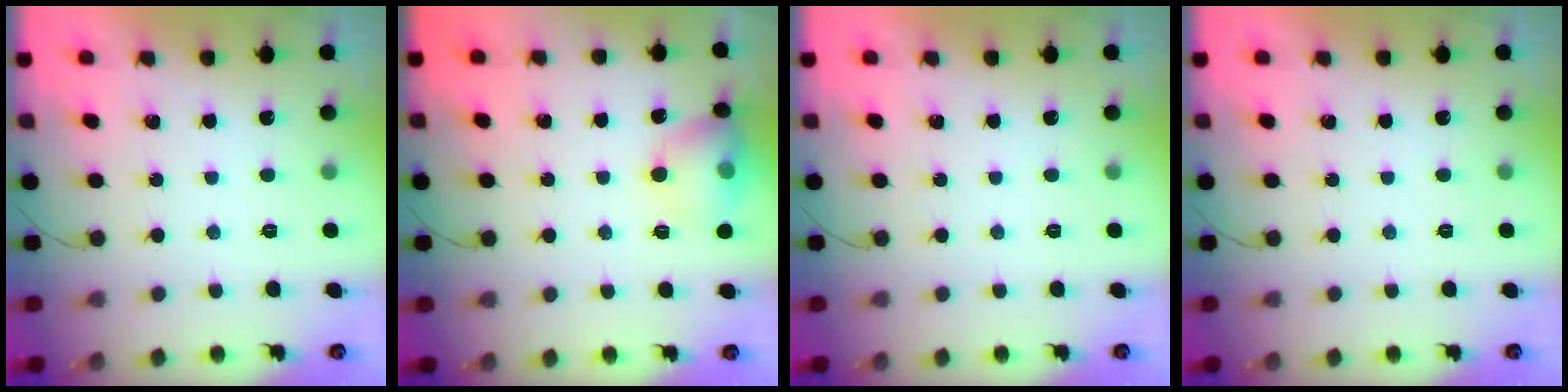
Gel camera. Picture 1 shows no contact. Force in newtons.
{"total": 11.3, "press": 11.1, "slide": 2.3}
{"total": 0.0}
{"total": 0.0}